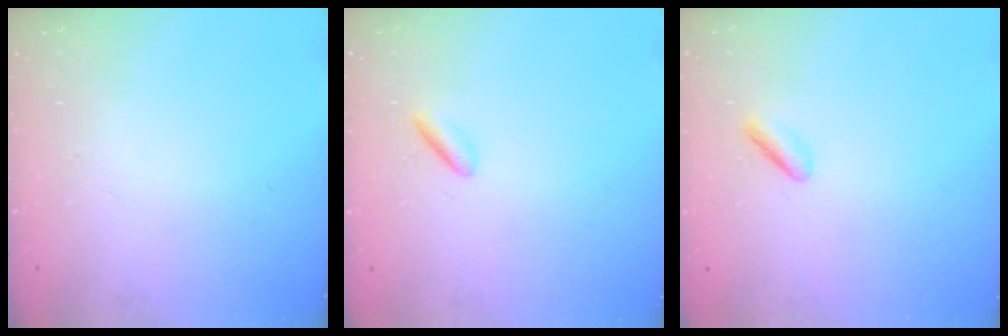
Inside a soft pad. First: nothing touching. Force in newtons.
{"total": 3.0, "press": 2.7, "slide": 1.2}
{"total": 2.1, "press": 2.0, "slide": 0.6}